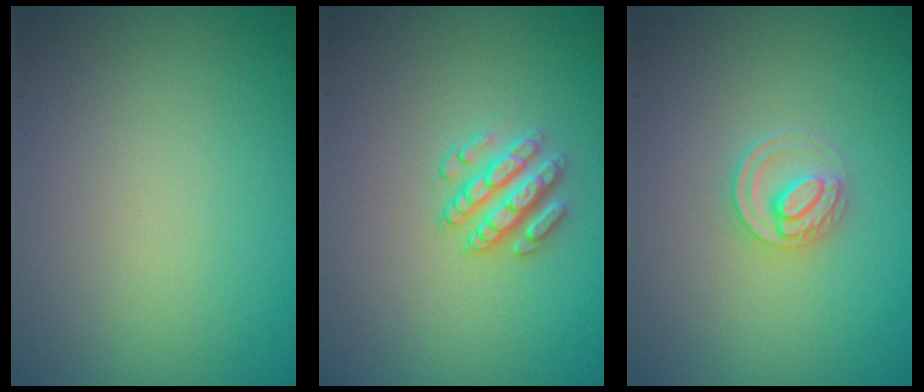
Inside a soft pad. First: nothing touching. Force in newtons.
{"total": 2.7, "press": 2.5, "slide": 1.2}
{"total": 2.2, "press": 2.2, "slide": 0.2}